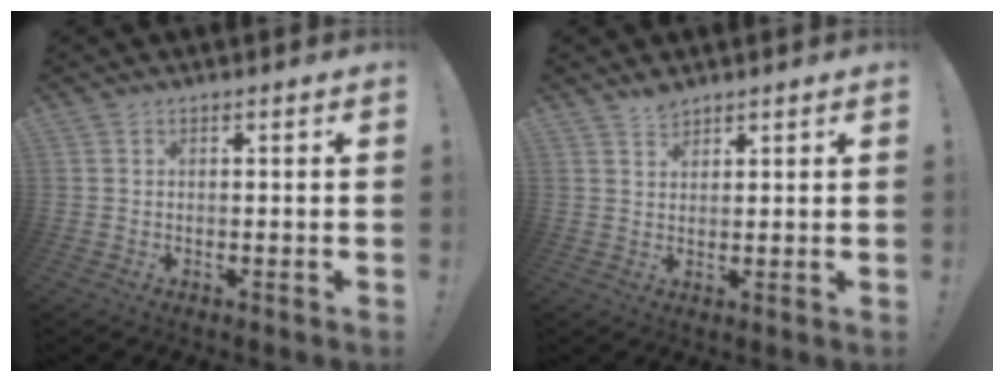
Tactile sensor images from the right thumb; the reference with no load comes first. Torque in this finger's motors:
{"motor_torque": [-0.15, 0.05, 0.20, 0.04, -0.02]}